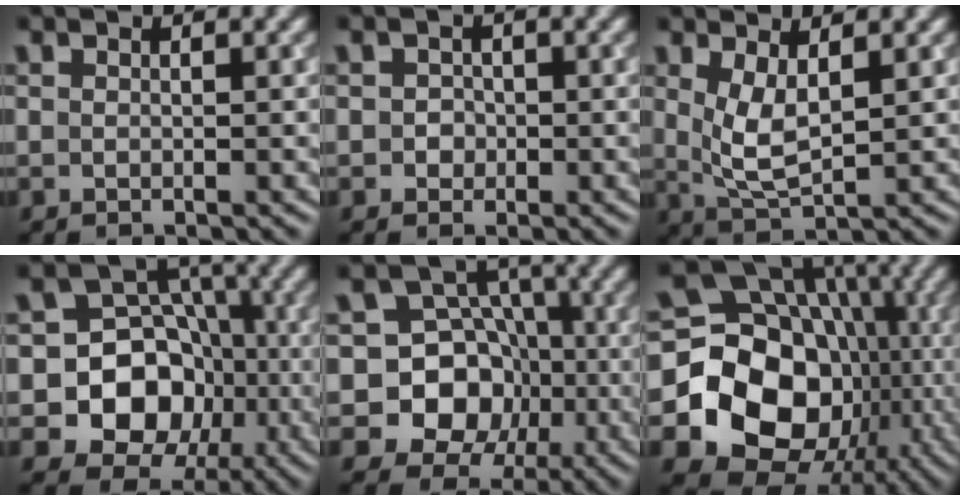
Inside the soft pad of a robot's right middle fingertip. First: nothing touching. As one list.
[{"total": 1.2, "force": [-0.1, 1.1, 0.3], "torque": [0.003, -0.001, -0.003]}, {"total": 3.6, "force": [1.2, 1.3, 3.2], "torque": [-0.071, -0.010, 0.028]}, {"total": 12.3, "force": [-3.3, 10.7, 4.9], "torque": [-0.079, 0.016, -0.088]}, {"total": 11.6, "force": [-3.1, 10.4, 4.0], "torque": [-0.069, 0.020, -0.080]}, {"total": 19.0, "force": [-3.0, 16.0, 9.9], "torque": [-0.139, -0.012, -0.063]}]